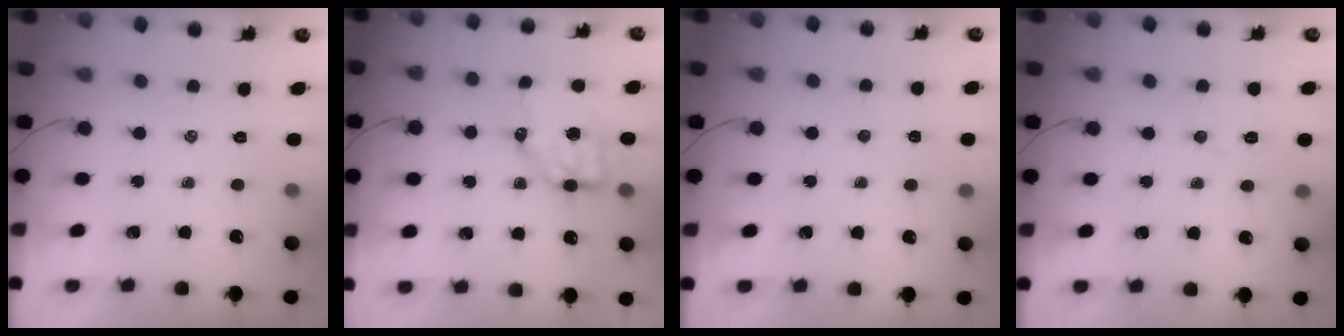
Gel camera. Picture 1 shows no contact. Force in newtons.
{"total": 6.8, "press": 6.6, "slide": 1.4}
{"total": 2.7, "press": 2.6, "slide": 0.8}
{"total": 5.3, "press": 5.1, "slide": 1.2}